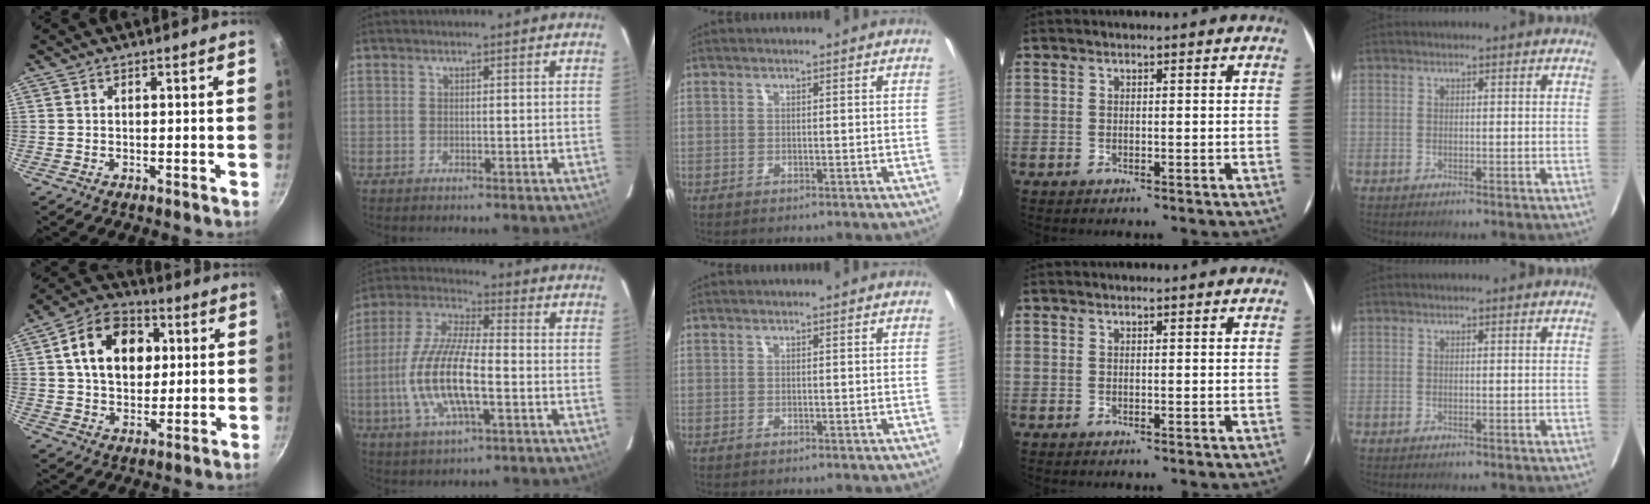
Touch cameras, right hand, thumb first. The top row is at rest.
{"thumb": {"total": 15.2, "force": [3.6, 11.1, 9.8], "torque": [-0.131, 0.013, 0.050]}, "index": {"total": 15.2, "force": [-3.6, 4.6, 14.0], "torque": [-0.291, -0.005, -0.070]}}